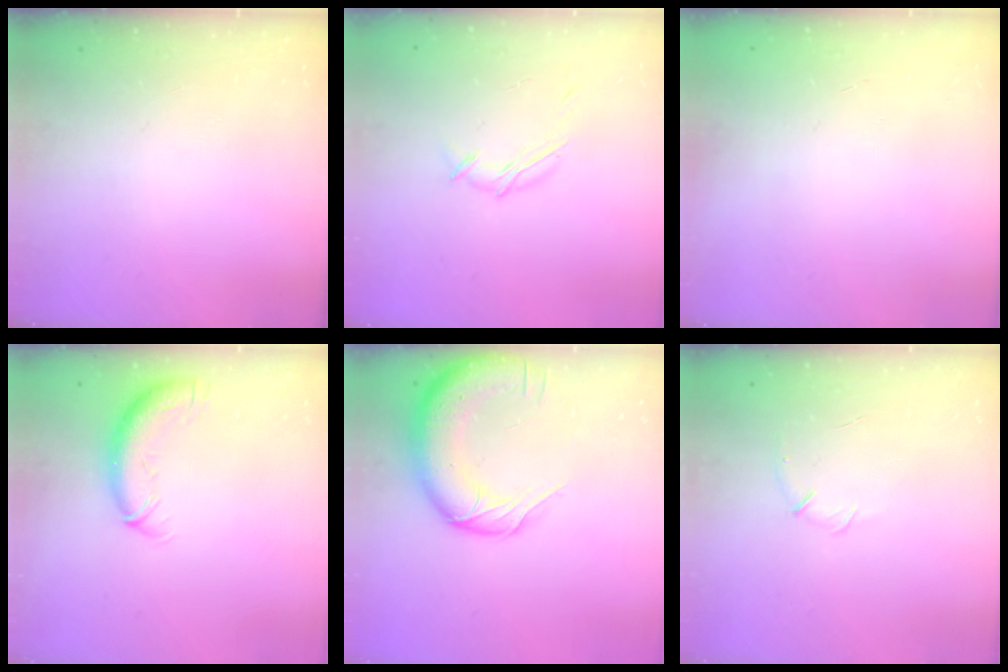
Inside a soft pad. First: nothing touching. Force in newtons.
{"total": 6.4, "press": 6.3, "slide": 0.9}
{"total": 0.5, "press": 0.5, "slide": 0.1}
{"total": 10.6, "press": 10.2, "slide": 2.7}
{"total": 16.7, "press": 16.2, "slide": 4.1}
{"total": 5.6, "press": 5.4, "slide": 1.6}